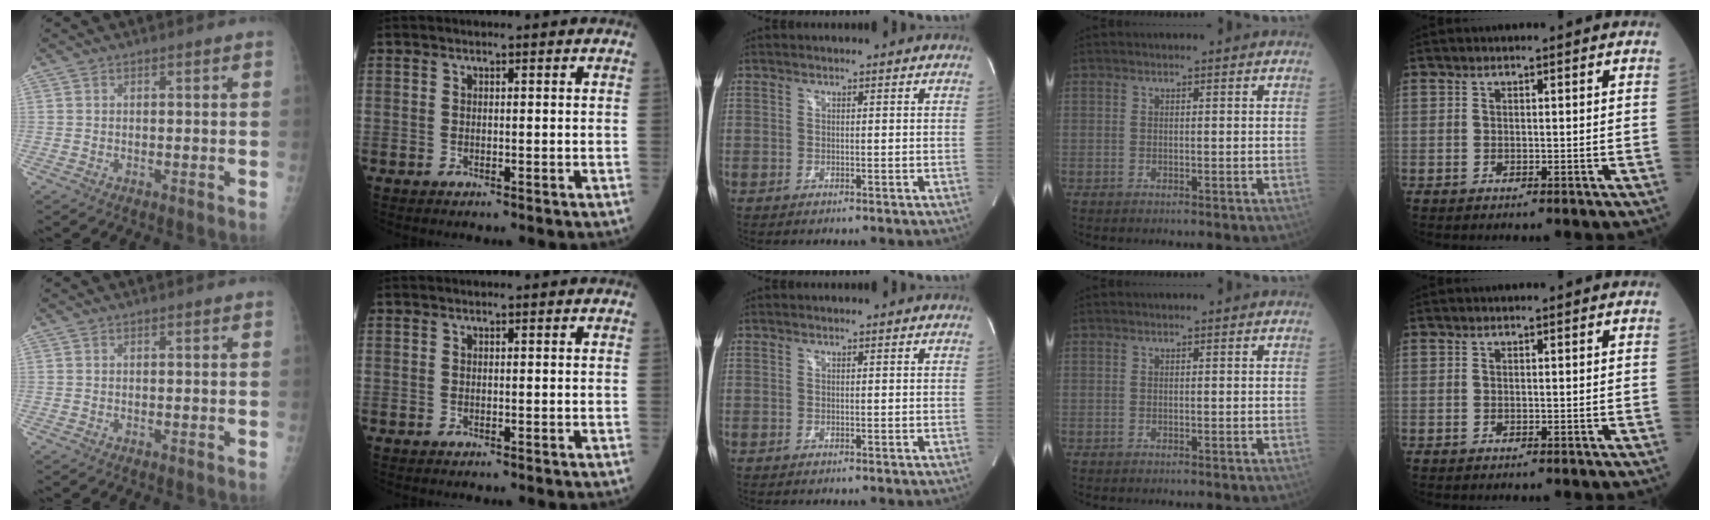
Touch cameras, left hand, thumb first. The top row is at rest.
{}